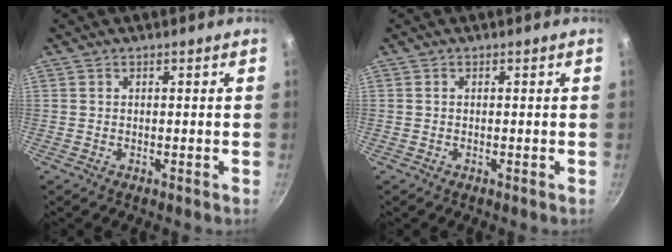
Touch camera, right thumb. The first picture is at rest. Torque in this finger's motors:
{"motor_torque": [-0.57, 0.19, 0.49, -0.10, 0.07]}